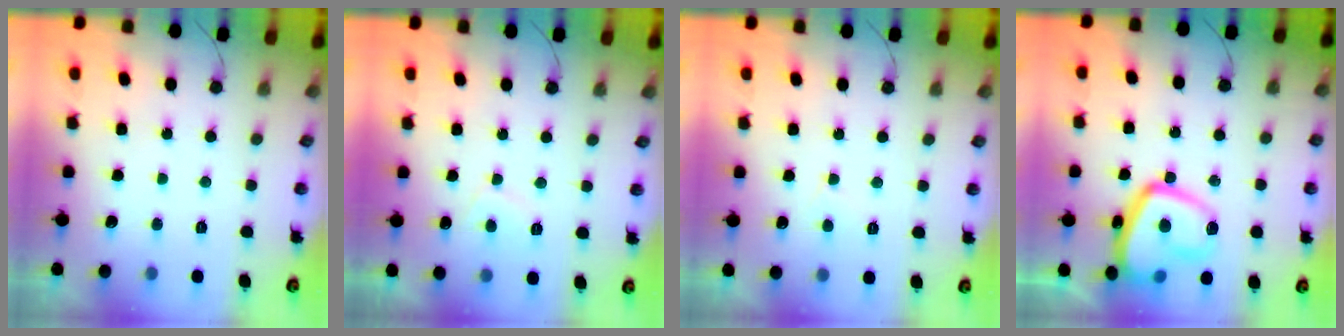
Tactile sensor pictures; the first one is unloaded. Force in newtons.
{"total": 2.6, "press": 2.5, "slide": 0.8}
{"total": 2.7, "press": 2.7, "slide": 0.3}
{"total": 18.6, "press": 18.5, "slide": 1.9}